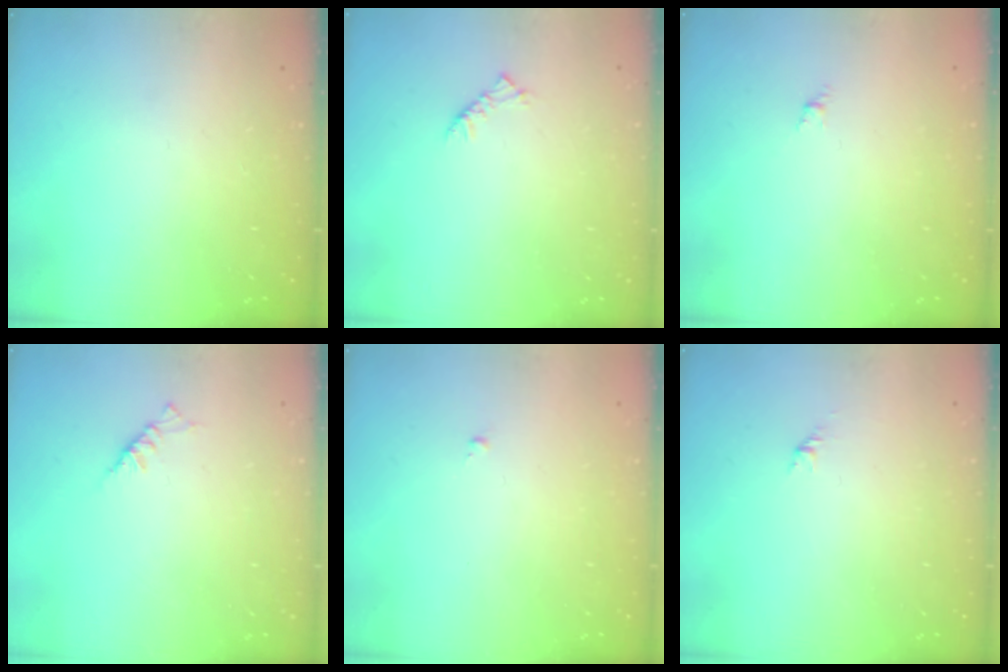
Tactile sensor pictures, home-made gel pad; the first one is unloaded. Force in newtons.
{"total": 2.5, "press": 2.4, "slide": 0.7}
{"total": 1.1, "press": 1.0, "slide": 0.5}
{"total": 2.3, "press": 2.2, "slide": 0.5}
{"total": 0.0}
{"total": 1.7, "press": 1.6, "slide": 0.7}